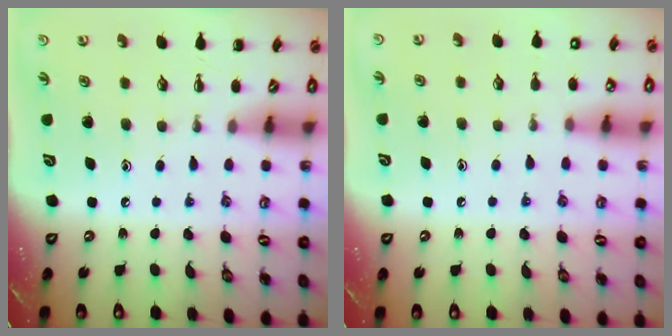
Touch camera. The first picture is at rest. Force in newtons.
{"total": 7.0, "press": 6.7, "slide": 2.0}